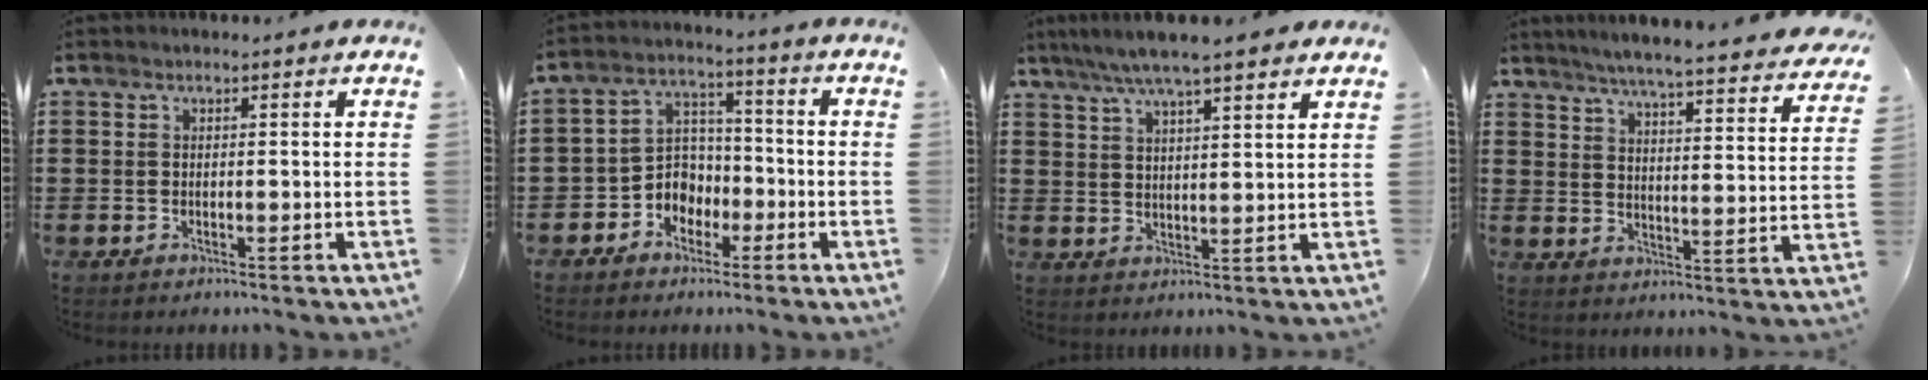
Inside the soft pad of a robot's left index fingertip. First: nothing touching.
{"total": 5.5, "force": [-2.6, 4.7, 1.2], "torque": [-0.036, 0.011, -0.053]}
{"total": 5.8, "force": [4.8, 0.4, 3.2], "torque": [-0.076, -0.008, 0.083]}
{"total": 4.8, "force": [4.4, -0.7, 1.8], "torque": [-0.057, -0.037, 0.069]}